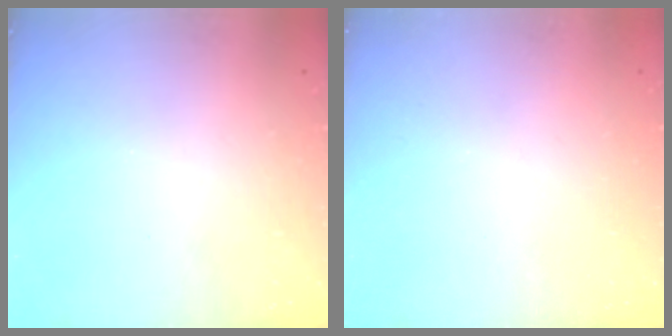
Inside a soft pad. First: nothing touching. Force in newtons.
{"total": 0.0}